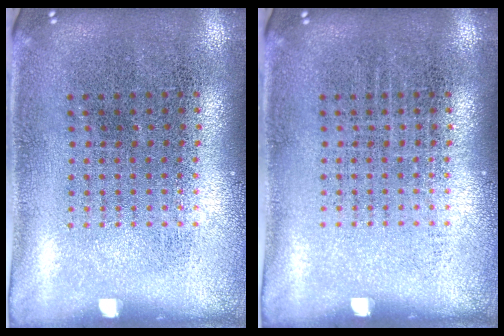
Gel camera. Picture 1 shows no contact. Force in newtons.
{"total": 0.0}